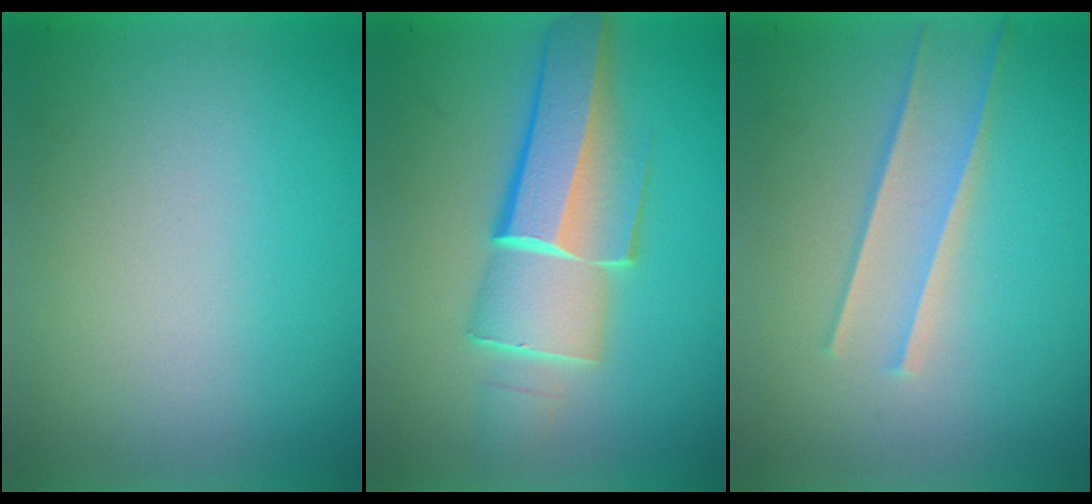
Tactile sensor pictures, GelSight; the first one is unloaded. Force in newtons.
{"total": 6.0}
{"total": 1.5}